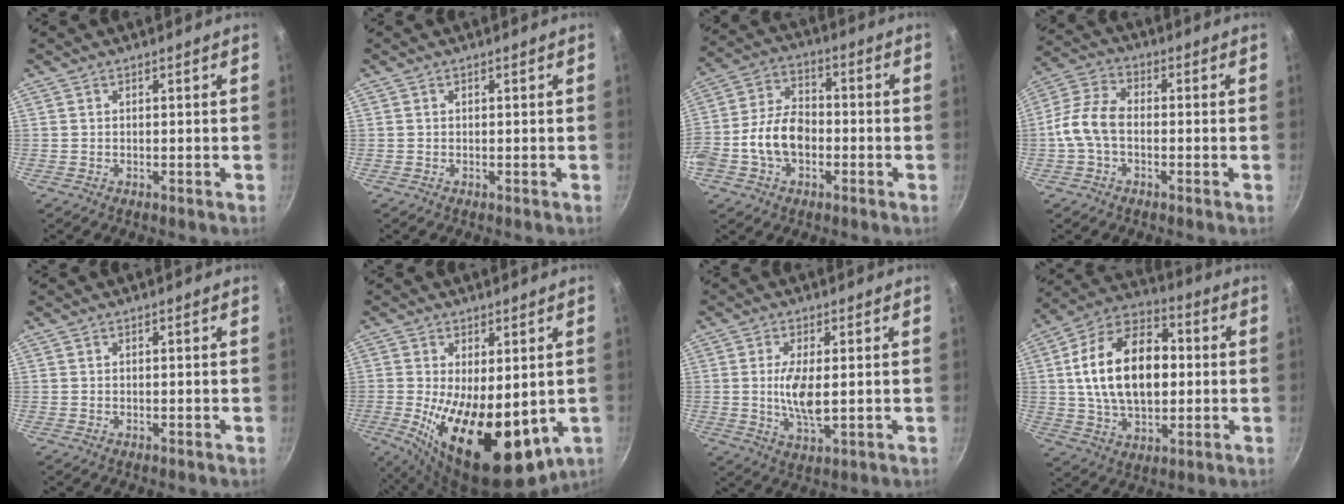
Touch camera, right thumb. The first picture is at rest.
{"total": 0.0}
{"total": 11.3, "force": [-2.7, 7.7, 7.8], "torque": [-0.125, 0.035, -0.061]}
{"total": 8.2, "force": [-1.5, 5.1, 6.2], "torque": [-0.124, 0.034, -0.043]}
{"total": 0.0}
{"total": 18.0, "force": [-2.3, 8.7, 15.6], "torque": [-0.225, -0.022, -0.018]}
{"total": 7.0, "force": [0.3, 2.6, 6.5], "torque": [-0.133, -0.009, 0.007]}
{"total": 20.4, "force": [1.6, 12.9, 15.7], "torque": [-0.243, 0.021, 0.019]}